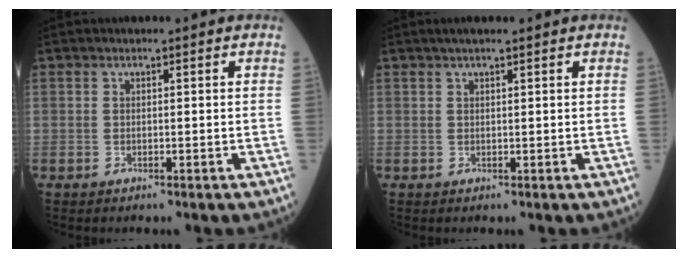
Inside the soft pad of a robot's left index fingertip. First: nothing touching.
{"total": 2.6, "force": [1.9, 0.2, 1.7], "torque": [-0.027, 0.017, 0.030]}